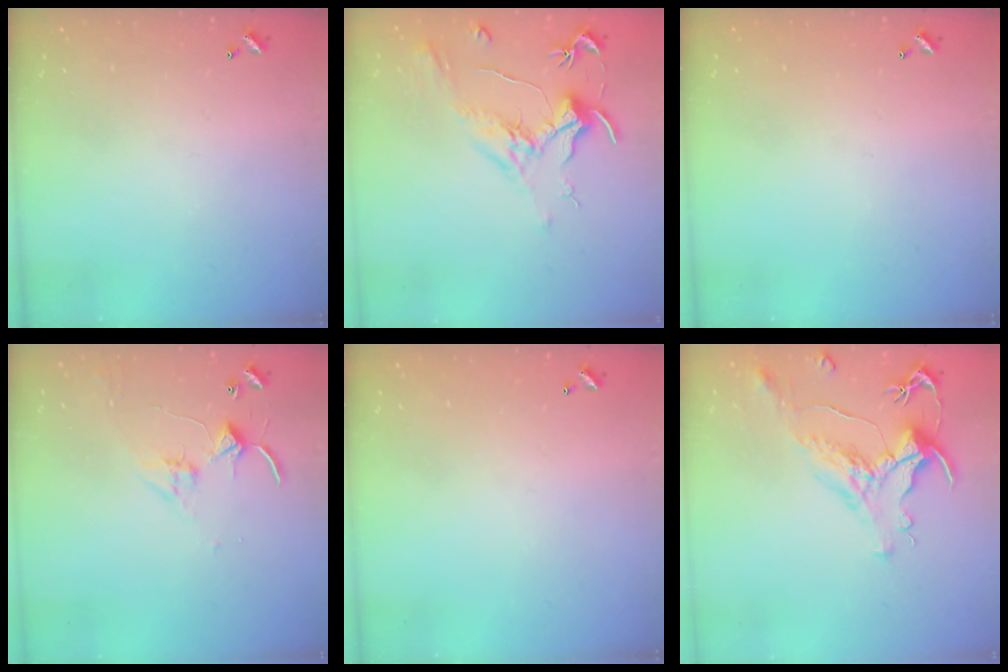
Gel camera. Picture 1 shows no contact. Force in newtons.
{"total": 1.8, "press": 1.6, "slide": 0.9}
{"total": 0.0}
{"total": 2.8, "press": 2.8, "slide": 0.4}
{"total": 0.0}
{"total": 1.6, "press": 1.0, "slide": 1.3}